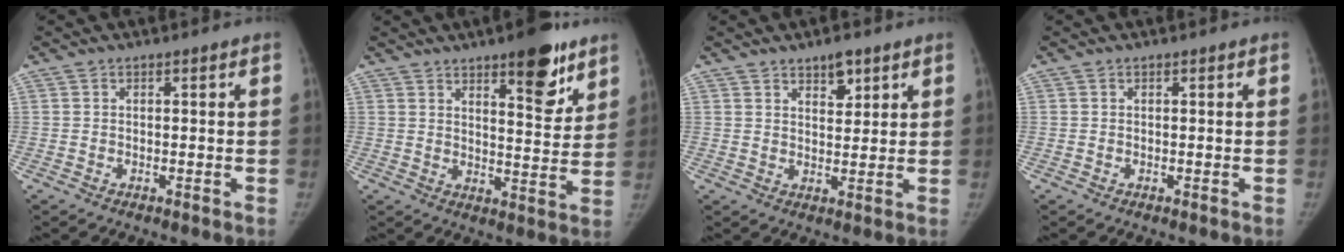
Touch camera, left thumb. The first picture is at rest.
{"total": 12.0, "force": [7.6, 4.0, 8.5], "torque": [-0.084, -0.046, 0.107]}
{"total": 4.5, "force": [3.0, 2.1, 2.7], "torque": [-0.022, -0.020, 0.048]}
{"total": 0.0}